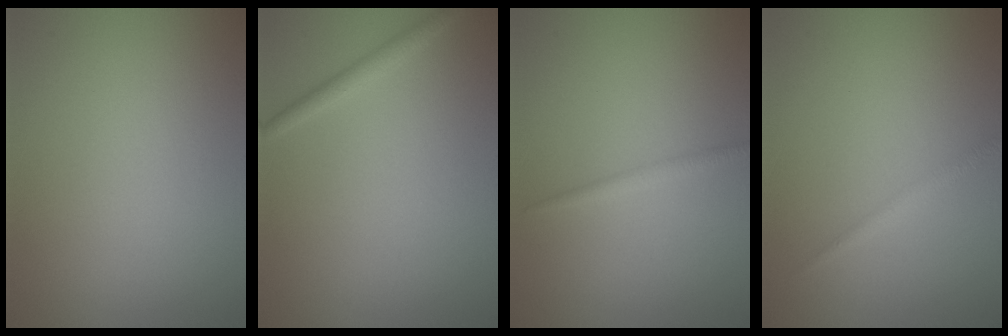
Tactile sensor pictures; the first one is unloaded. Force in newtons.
{"total": 1.2, "press": 1.2, "slide": 0.0}
{"total": 1.0, "press": 1.0, "slide": 0.1}
{"total": 1.3, "press": 1.3, "slide": 0.1}